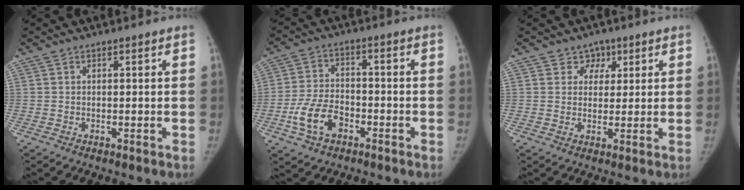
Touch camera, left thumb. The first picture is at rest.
{"total": 9.0, "force": [-4.0, 5.7, 5.7], "torque": [-0.107, 0.024, -0.074]}
{"total": 3.8, "force": [1.9, 3.2, 0.3], "torque": [0.027, -0.006, 0.026]}